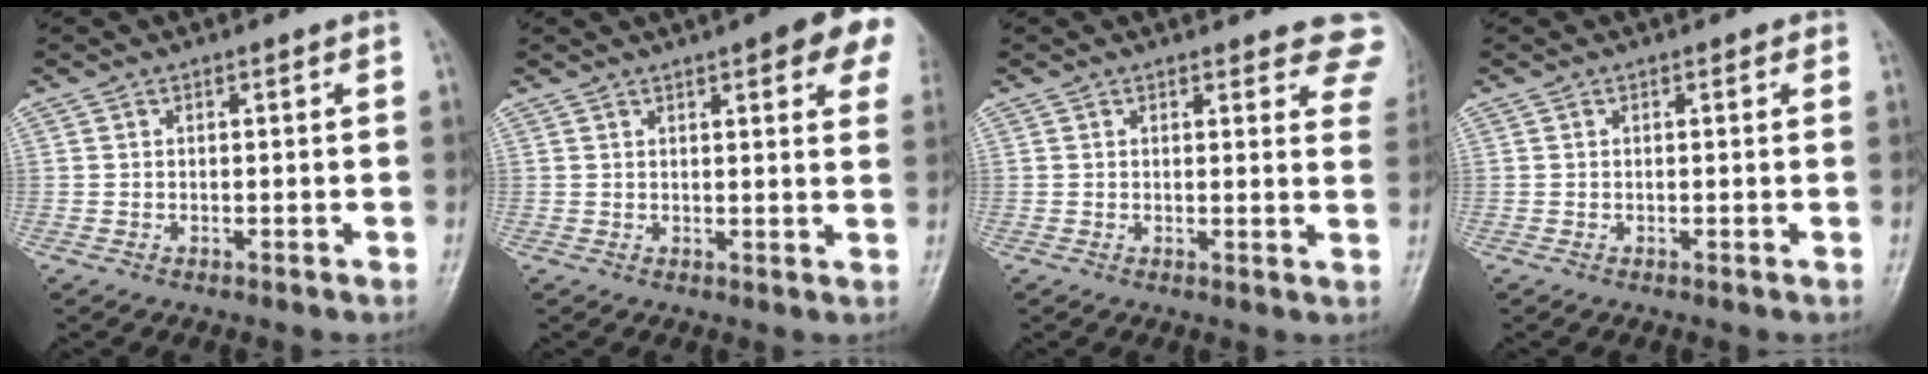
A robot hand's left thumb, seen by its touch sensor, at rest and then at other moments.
{"total": 11.7, "force": [6.0, 3.3, 9.5], "torque": [-0.085, -0.011, 0.062]}
{"total": 8.0, "force": [6.9, 2.9, 2.7], "torque": [0.016, -0.029, 0.050]}
{"total": 0.6, "force": [0.3, 0.4, 0.3], "torque": [0.003, -0.001, -0.002]}